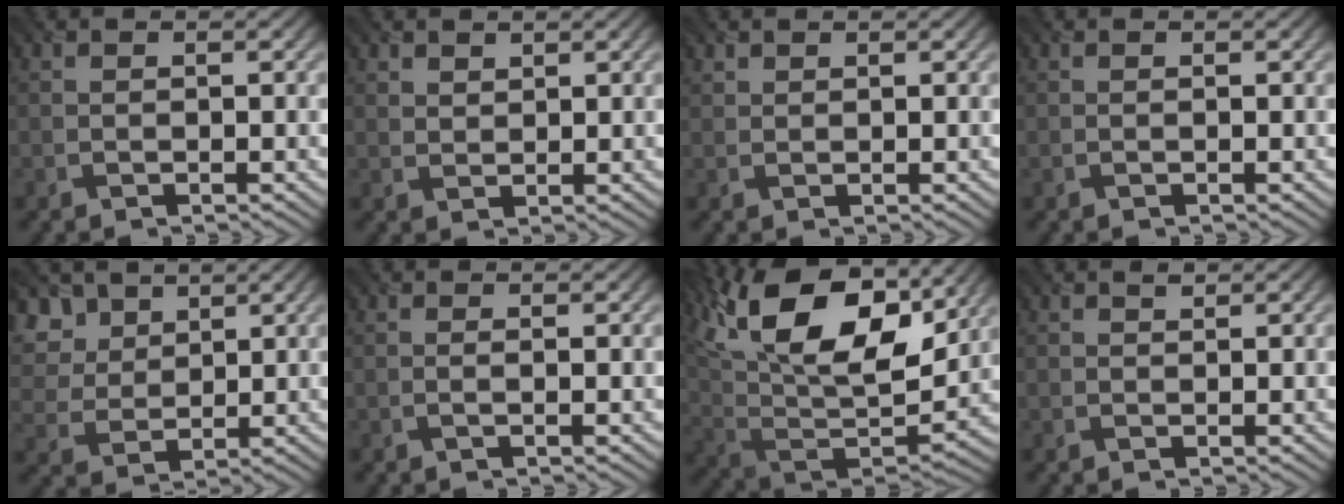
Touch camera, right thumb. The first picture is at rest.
{"total": 1.7, "force": [1.4, 0.9, 0.5], "torque": [-0.012, -0.001, 0.032]}
{"total": 0.9, "force": [0.8, 0.4, 0.0], "torque": [0.000, 0.000, 0.021]}
{"total": 0.0}
{"total": 7.2, "force": [4.4, 4.7, 3.3], "torque": [-0.121, 0.009, 0.088]}
{"total": 0.7, "force": [-0.1, 0.0, 0.7], "torque": [-0.014, 0.000, -0.003]}
{"total": 19.3, "force": [10.3, 9.3, 13.4], "torque": [-0.269, 0.041, 0.157]}
{"total": 0.5, "force": [0.4, 0.2, 0.3], "torque": [-0.005, -0.002, 0.008]}